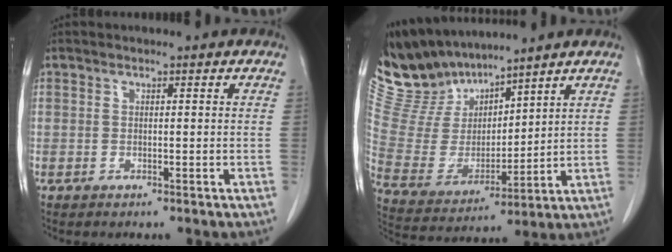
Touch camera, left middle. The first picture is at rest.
{"total": 12.9, "force": [12.2, 3.3, 2.4], "torque": [-0.075, 0.006, 0.264]}